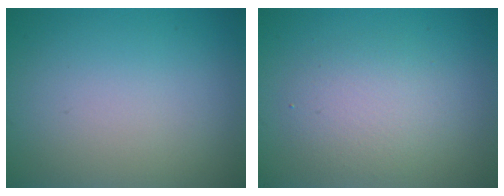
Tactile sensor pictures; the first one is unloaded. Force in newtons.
{"total": 3.2, "press": 3.2, "slide": 0.2}